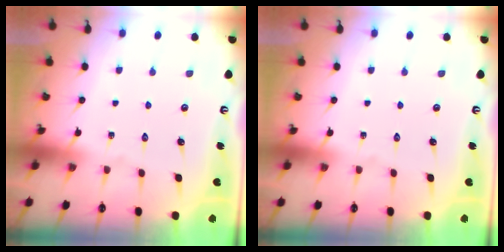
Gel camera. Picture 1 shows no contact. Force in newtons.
{"total": 0.0}